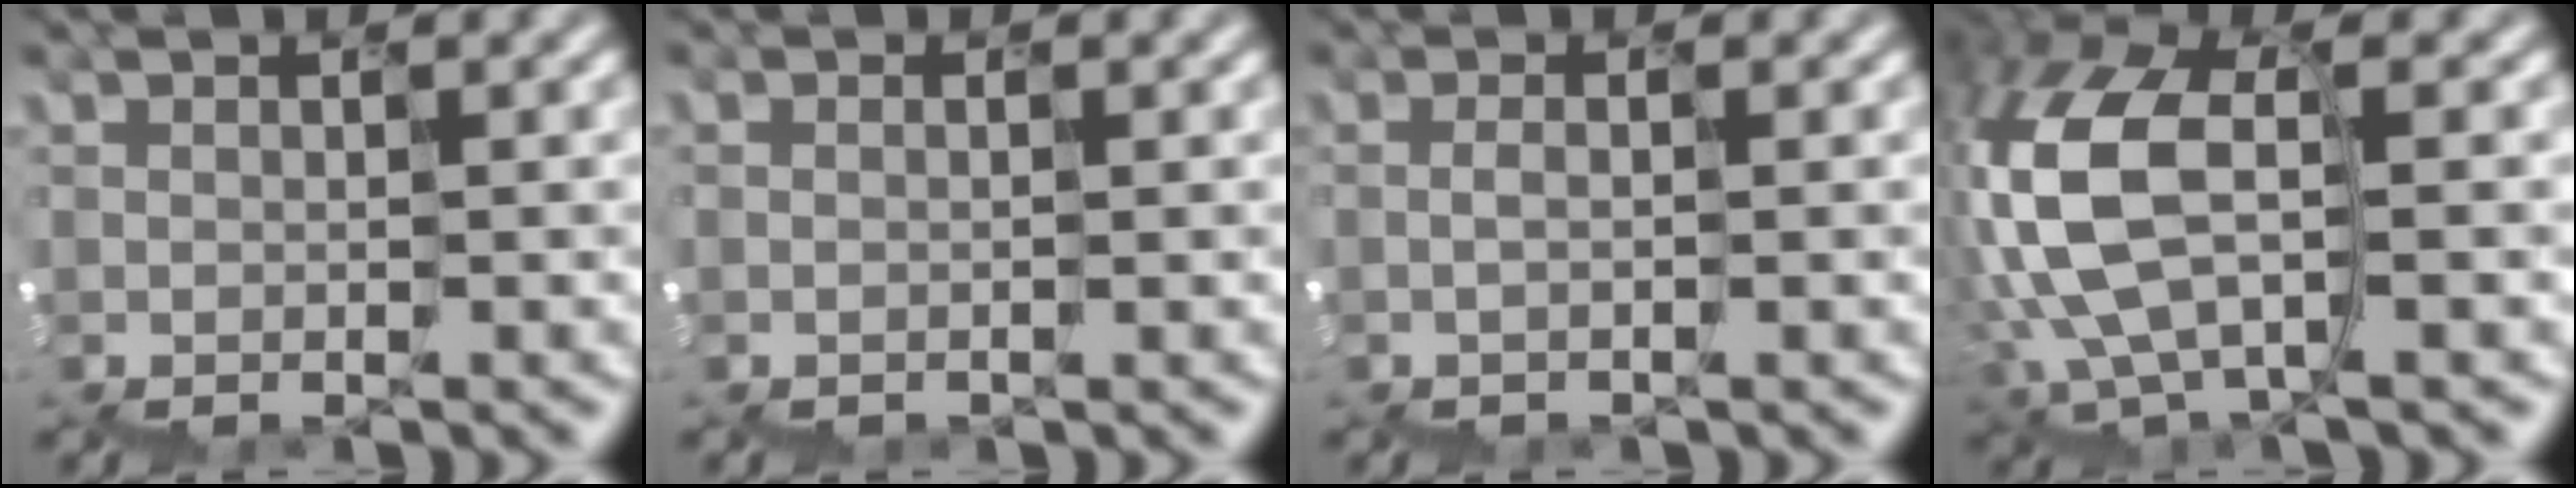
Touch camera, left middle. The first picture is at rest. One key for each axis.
{"total": 0.9, "fx": -0.1, "fy": -0.3, "fz": -0.8, "tx": 0.009, "ty": 0.000, "tz": -0.003}
{"total": 0.6, "fx": -0.2, "fy": -0.2, "fz": -0.5, "tx": 0.003, "ty": -0.003, "tz": -0.007}
{"total": 5.8, "fx": -0.5, "fy": 3.1, "fz": 4.9, "tx": -0.171, "ty": 0.006, "tz": -0.018}